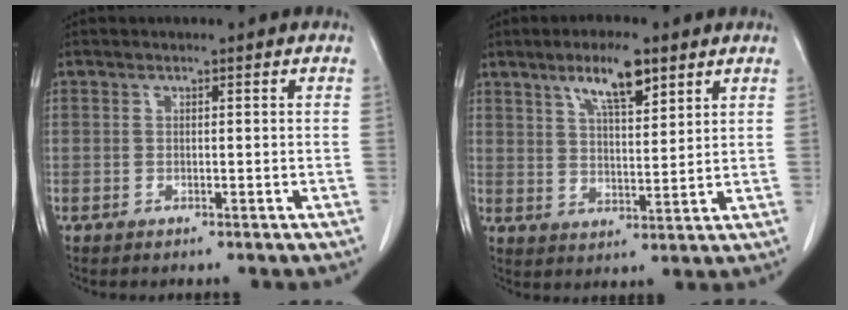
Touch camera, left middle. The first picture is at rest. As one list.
[{"total": 7.8, "force": [4.9, 1.7, 5.8], "torque": [-0.105, 0.004, 0.087]}]